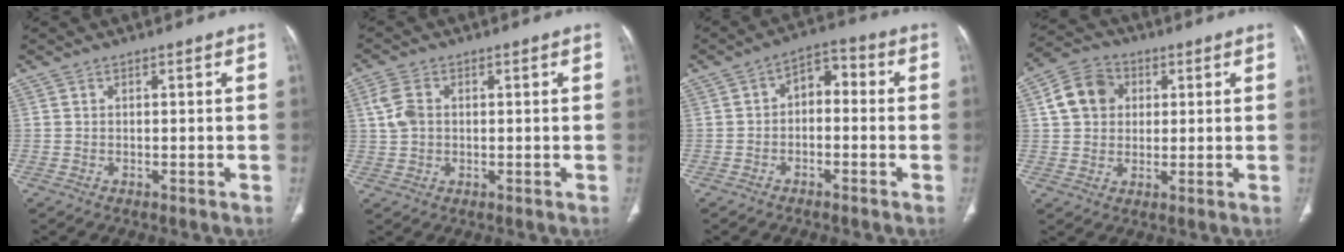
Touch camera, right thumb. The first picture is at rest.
{"total": 4.5, "force": [0.7, 3.3, 3.1], "torque": [-0.068, 0.006, 0.013]}
{"total": 5.8, "force": [-0.7, 3.9, 4.2], "torque": [-0.047, 0.035, -0.027]}
{"total": 8.9, "force": [2.2, 7.5, 4.4], "torque": [-0.062, 0.008, 0.031]}